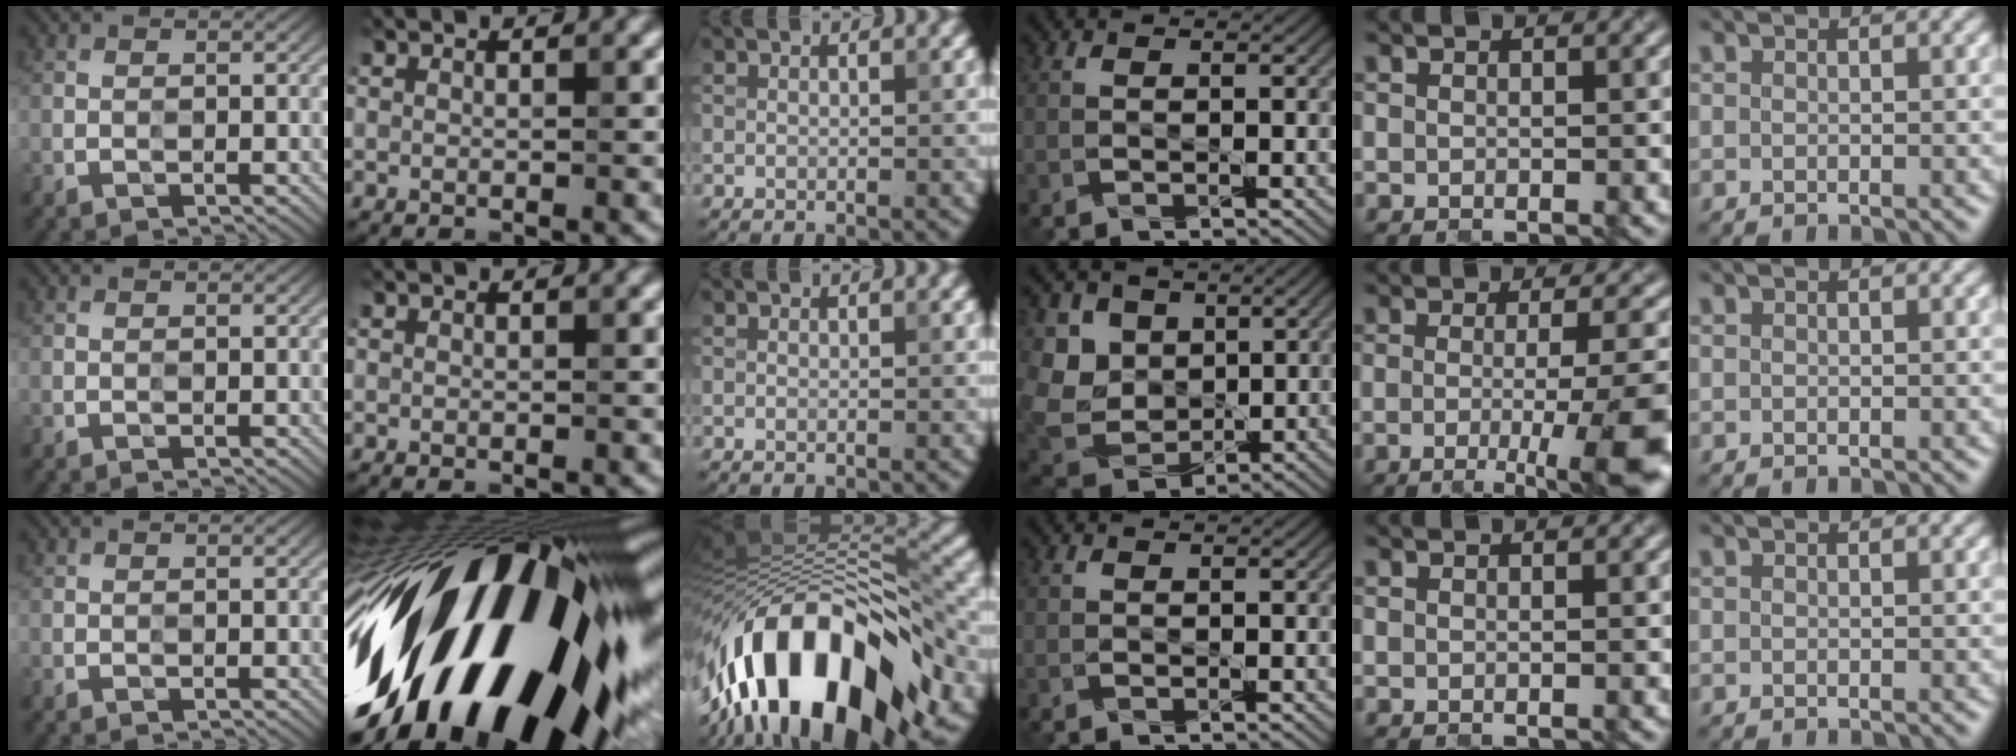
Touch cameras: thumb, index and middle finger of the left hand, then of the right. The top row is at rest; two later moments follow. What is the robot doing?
{"motion": "close", "object": "pencil case"}